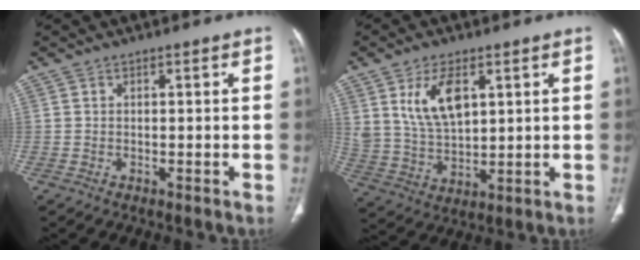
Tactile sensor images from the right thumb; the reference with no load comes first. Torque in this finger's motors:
{"motor_torque": [0.13, 0.28, 0.63, 0.79, 0.08]}